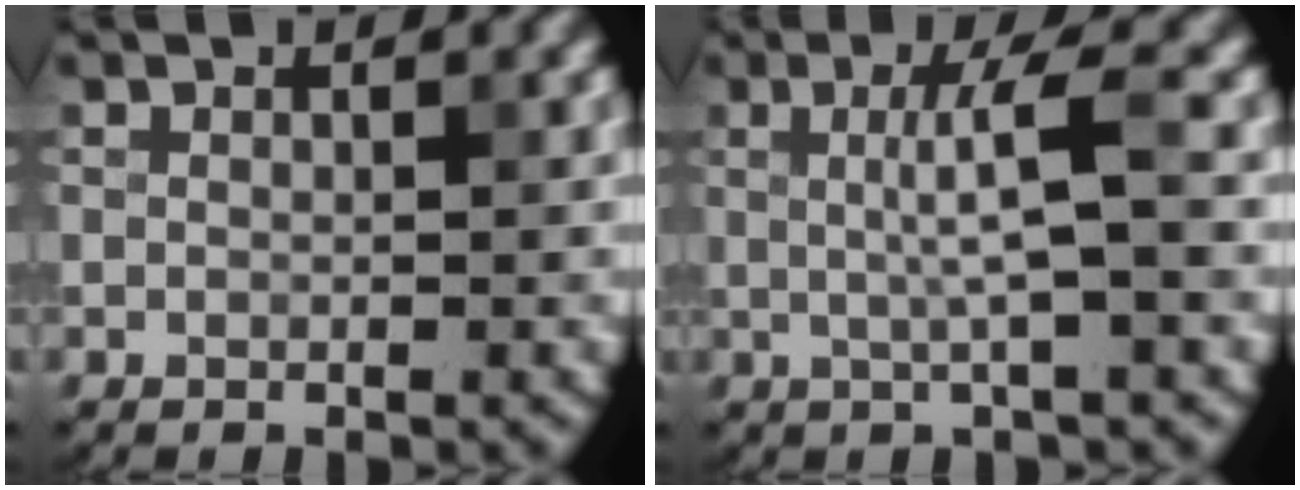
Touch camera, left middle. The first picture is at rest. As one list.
[{"total": 3.6, "force": [0.1, 0.2, 3.6], "torque": [-0.067, 0.008, 0.002]}]